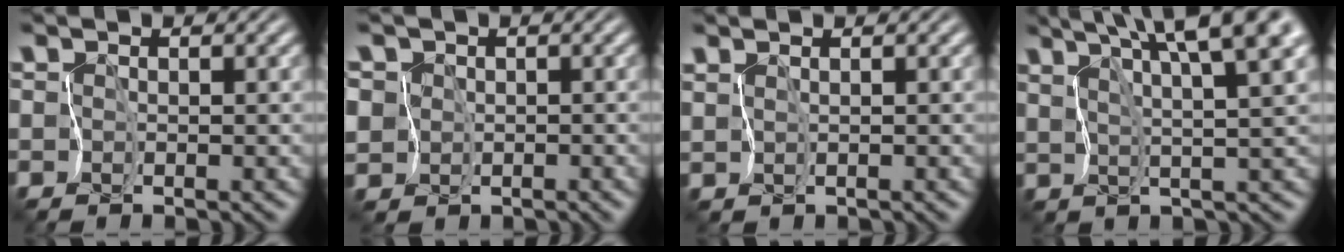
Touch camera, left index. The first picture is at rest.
{"total": 6.9, "force": [2.0, 6.1, 2.6], "torque": [-0.076, 0.020, 0.009]}
{"total": 1.3, "force": [0.8, -0.7, -0.6], "torque": [0.005, -0.011, 0.023]}
{"total": 9.2, "force": [6.1, 0.9, 6.8], "torque": [-0.111, 0.011, 0.094]}